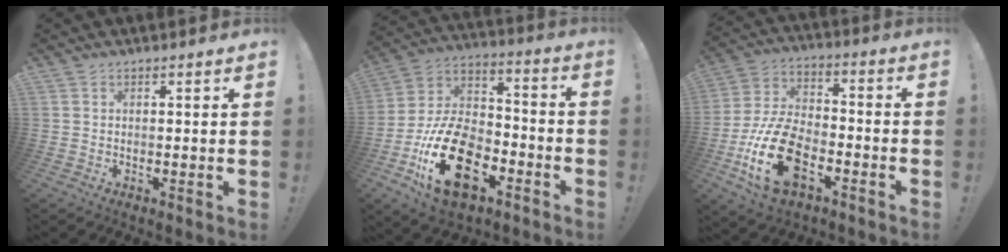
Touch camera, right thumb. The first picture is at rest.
{"total": 24.6, "force": [-10.9, 14.7, 16.4], "torque": [-0.299, 0.070, -0.173]}
{"total": 20.9, "force": [-8.5, 12.2, 14.7], "torque": [-0.281, 0.050, -0.136]}